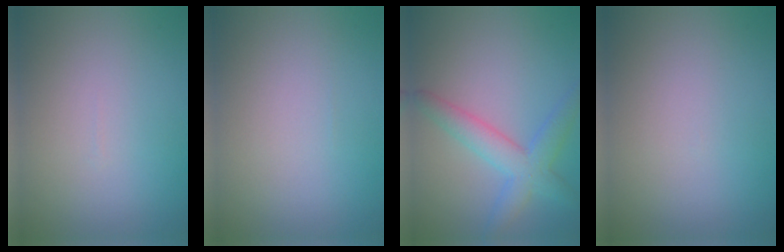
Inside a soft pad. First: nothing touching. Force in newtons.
{"total": 0.0}
{"total": 2.9, "press": 2.9, "slide": 0.2}
{"total": 0.0}